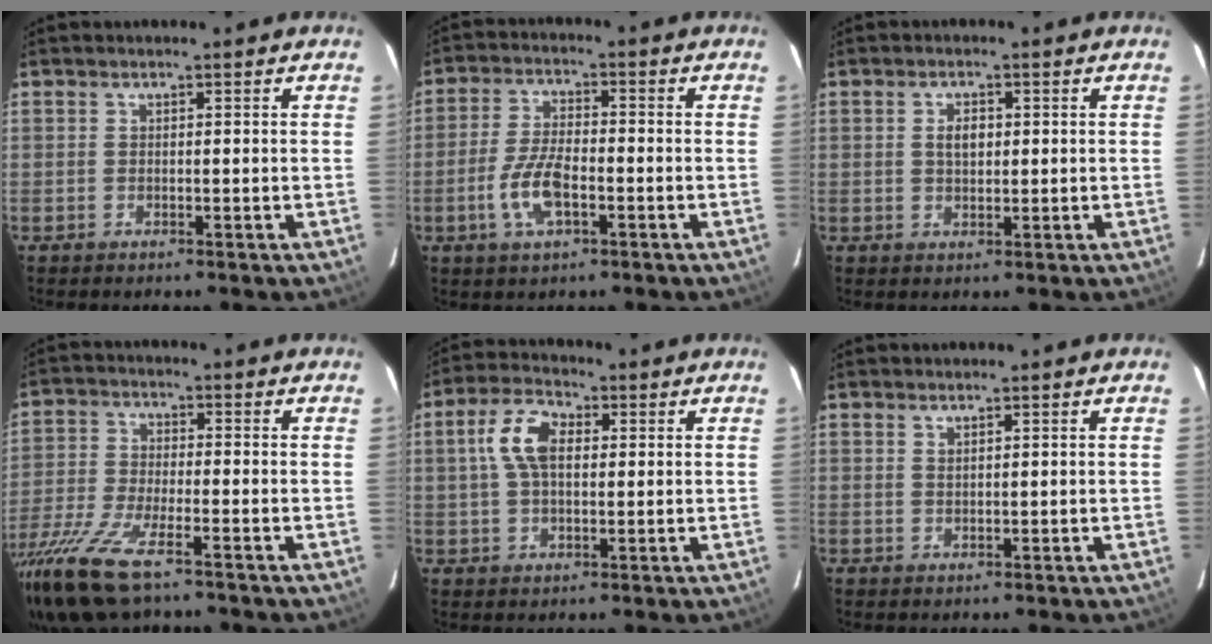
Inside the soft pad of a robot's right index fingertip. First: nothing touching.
{"total": 8.1, "force": [-3.1, 3.2, 6.8], "torque": [-0.144, -0.001, -0.058]}
{"total": 2.9, "force": [0.5, 1.8, 2.3], "torque": [-0.041, 0.006, 0.009]}
{"total": 14.8, "force": [-10.3, 3.6, 9.9], "torque": [-0.223, -0.047, -0.204]}
{"total": 8.2, "force": [1.6, 4.7, 6.5], "torque": [-0.129, 0.023, 0.032]}
{"total": 0.8, "force": [0.7, 0.1, 0.3], "torque": [-0.006, 0.001, 0.013]}